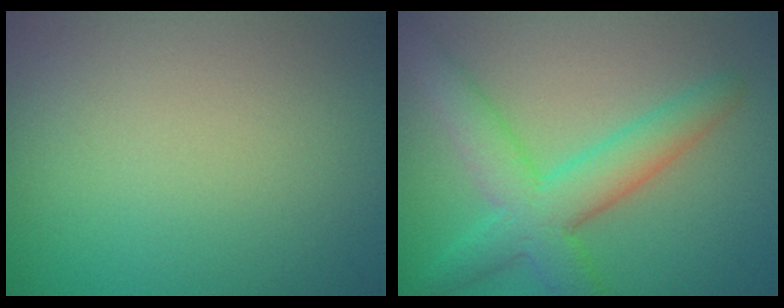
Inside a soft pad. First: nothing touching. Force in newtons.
{"total": 5.7, "press": 5.7, "slide": 0.2}